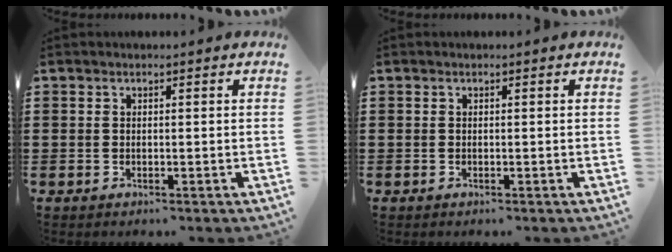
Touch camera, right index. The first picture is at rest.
{"total": 0.0}